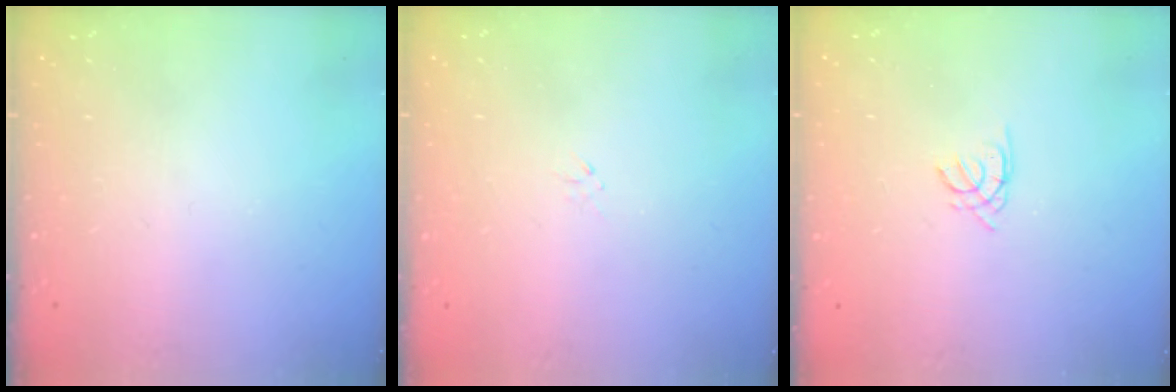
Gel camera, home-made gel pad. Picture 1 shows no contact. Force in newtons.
{"total": 0.0}
{"total": 0.5, "press": 0.4, "slide": 0.3}